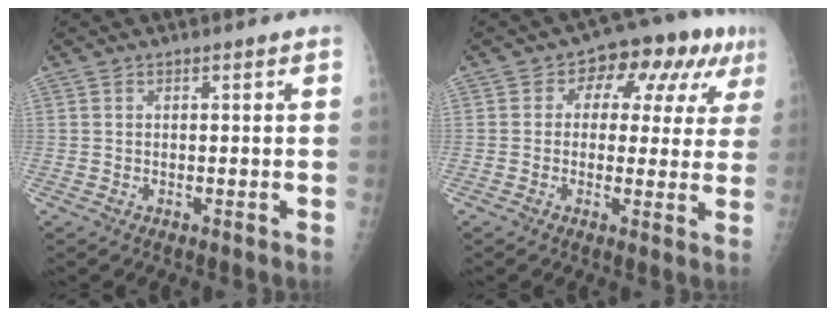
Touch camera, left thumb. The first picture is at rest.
{"total": 11.5, "force": [4.0, 7.1, 8.2], "torque": [-0.051, 0.021, 0.045]}